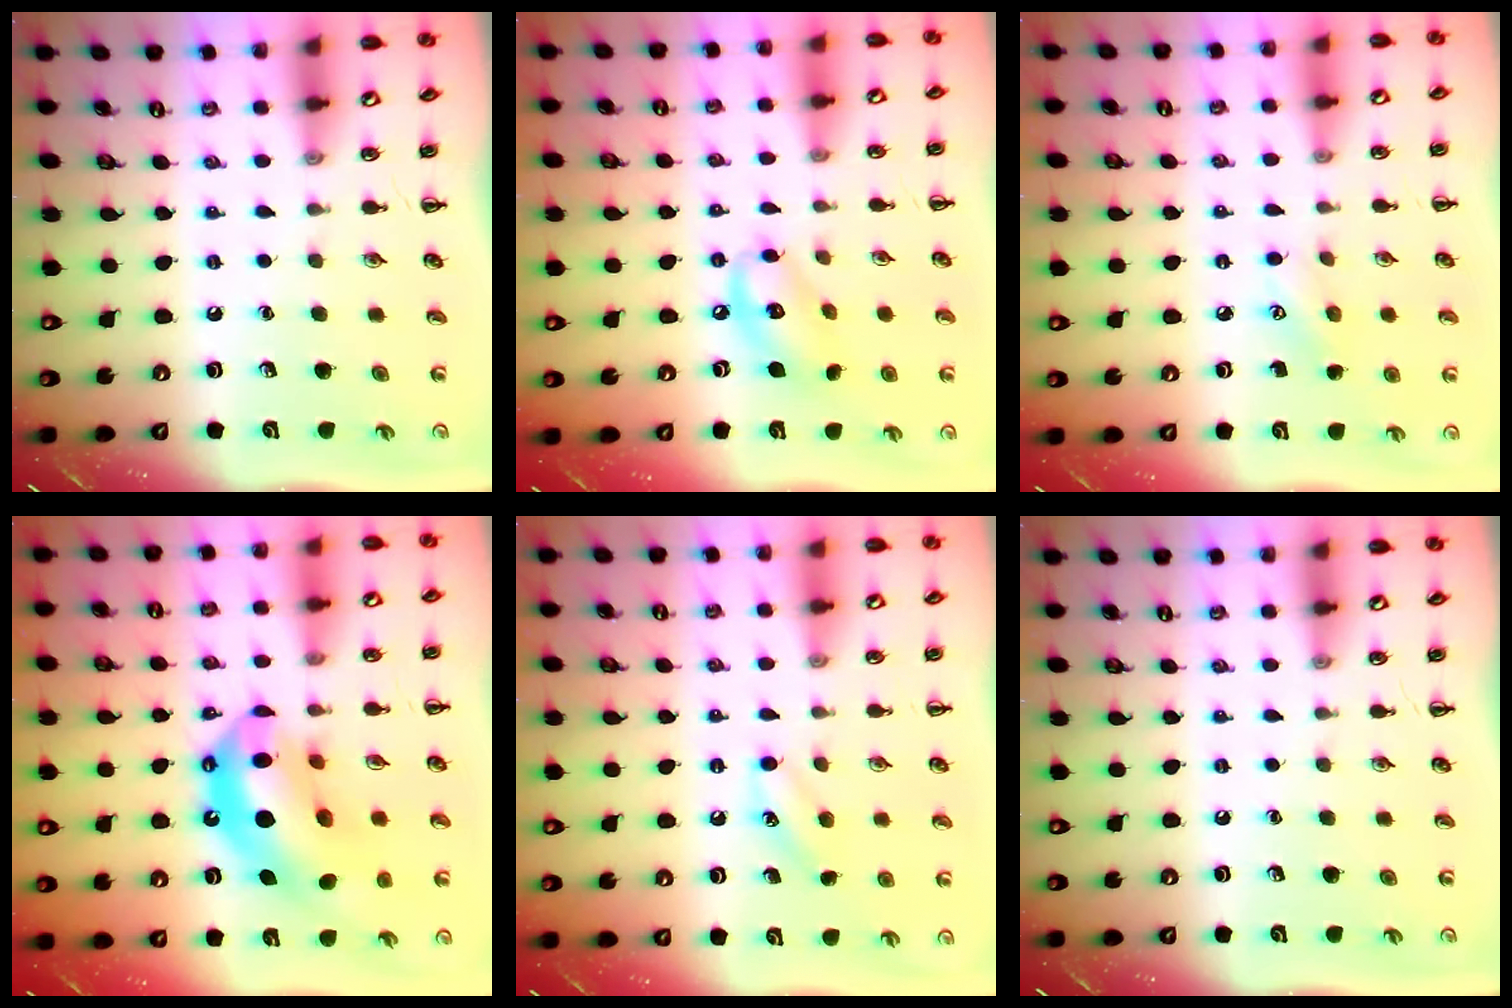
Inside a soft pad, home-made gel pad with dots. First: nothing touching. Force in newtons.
{"total": 10.3, "press": 10.1, "slide": 1.9}
{"total": 5.5, "press": 5.4, "slide": 1.2}
{"total": 17.5, "press": 16.8, "slide": 4.9}
{"total": 7.7, "press": 7.4, "slide": 1.9}
{"total": 0.0}